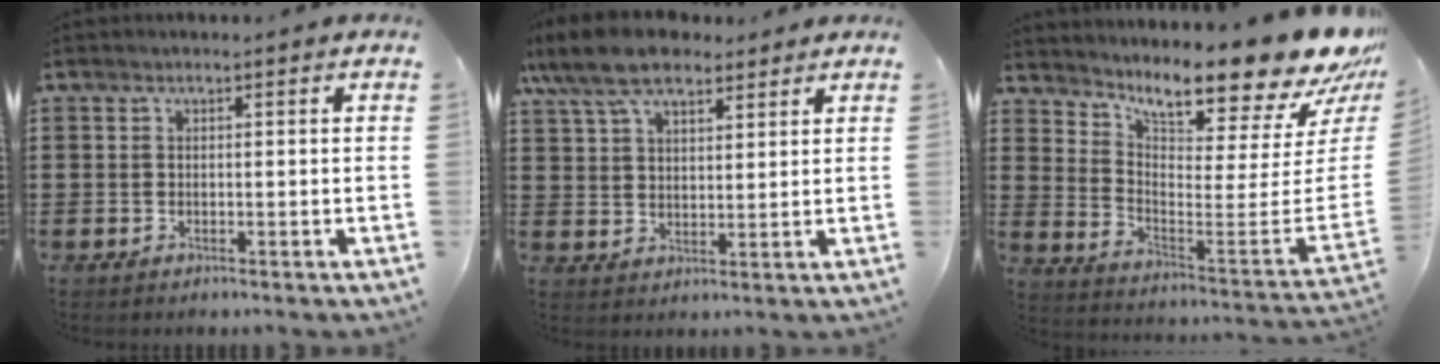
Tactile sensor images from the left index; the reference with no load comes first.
{"total": 9.4, "force": [7.1, 3.8, 4.9], "torque": [-0.117, -0.005, 0.134]}
{"total": 11.8, "force": [9.7, 1.5, 6.5], "torque": [-0.107, -0.100, 0.156]}